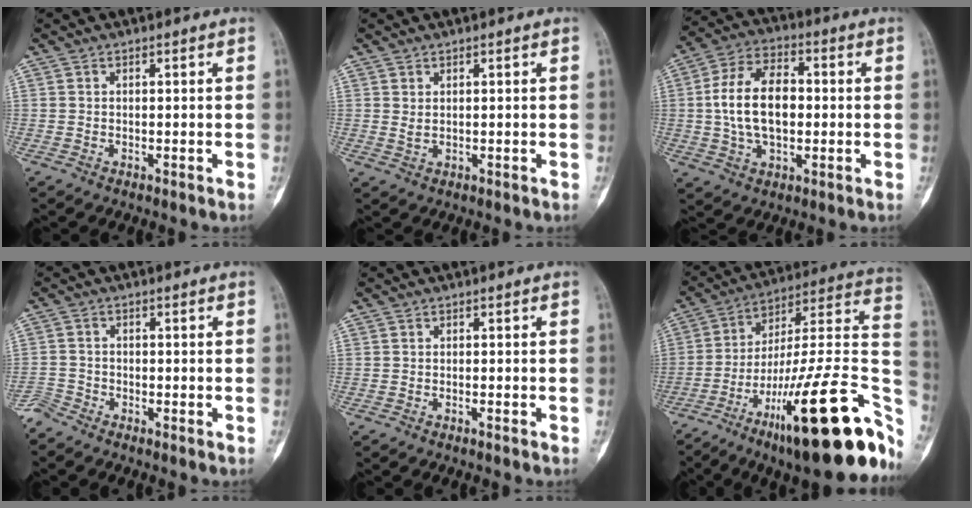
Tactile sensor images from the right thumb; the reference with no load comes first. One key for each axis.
{"total": 1.2, "fx": 0.5, "fy": 0.6, "fz": 0.9, "tx": -0.017, "ty": -0.001, "tz": 0.016}
{"total": 13.7, "fx": 0.2, "fy": 8.2, "fz": 11.0, "tx": -0.194, "ty": 0.020, "tz": 0.001}
{"total": 2.5, "fx": -2.5, "fy": 0.5, "fz": 0.0, "tx": -0.002, "ty": -0.006, "tz": -0.057}
{"total": 0.5, "fx": -0.4, "fy": 0.0, "fz": 0.3, "tx": -0.012, "ty": 0.001, "tz": -0.006}
{"total": 33.6, "fx": -14.1, "fy": 8.4, "fz": 29.3, "tx": -0.352, "ty": 0.066, "tz": -0.214}